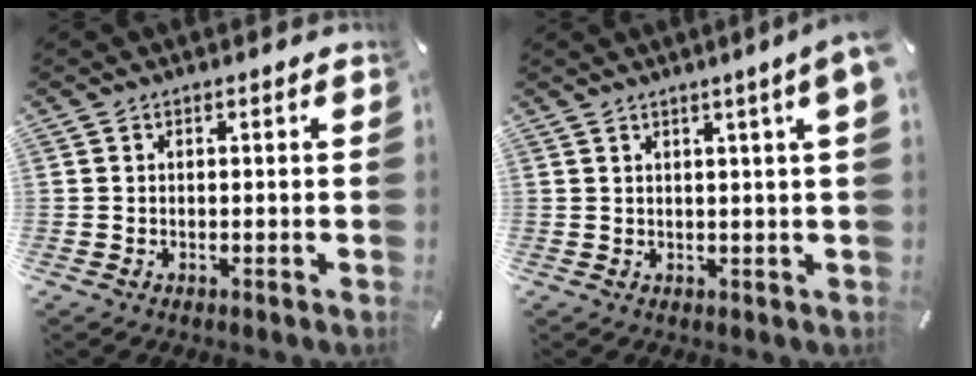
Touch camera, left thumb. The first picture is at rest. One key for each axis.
{"total": 4.4, "fx": 1.9, "fy": -0.2, "fz": 4.0, "tx": -0.068, "ty": -0.006, "tz": 0.030}